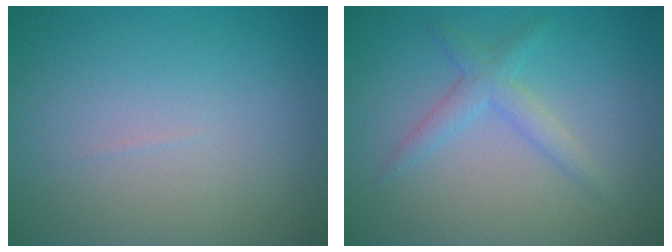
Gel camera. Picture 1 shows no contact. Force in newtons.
{"total": 2.2, "press": 2.2, "slide": 0.1}